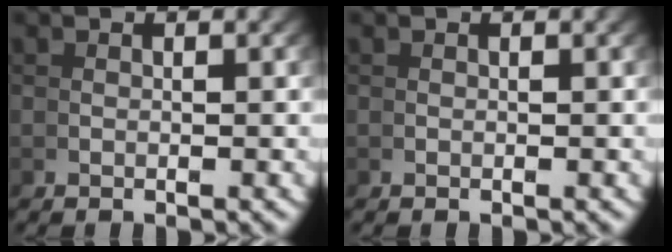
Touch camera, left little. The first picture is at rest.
{"total": 0.0}